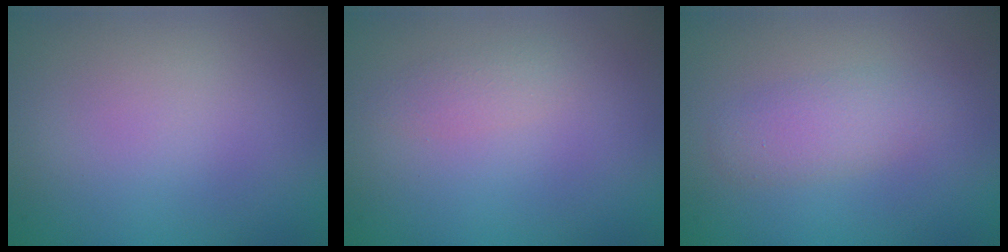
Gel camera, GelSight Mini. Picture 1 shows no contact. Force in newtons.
{"total": 1.1, "press": 1.1, "slide": 0.0}
{"total": 2.2, "press": 2.2, "slide": 0.0}